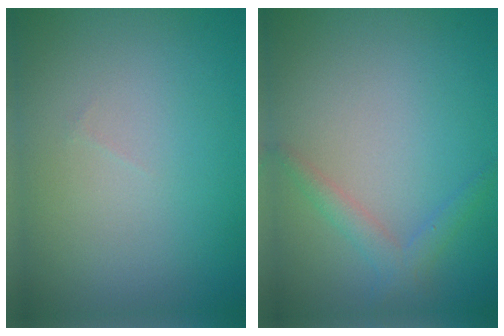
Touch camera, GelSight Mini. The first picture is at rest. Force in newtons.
{"total": 1.8, "press": 1.8, "slide": 0.1}